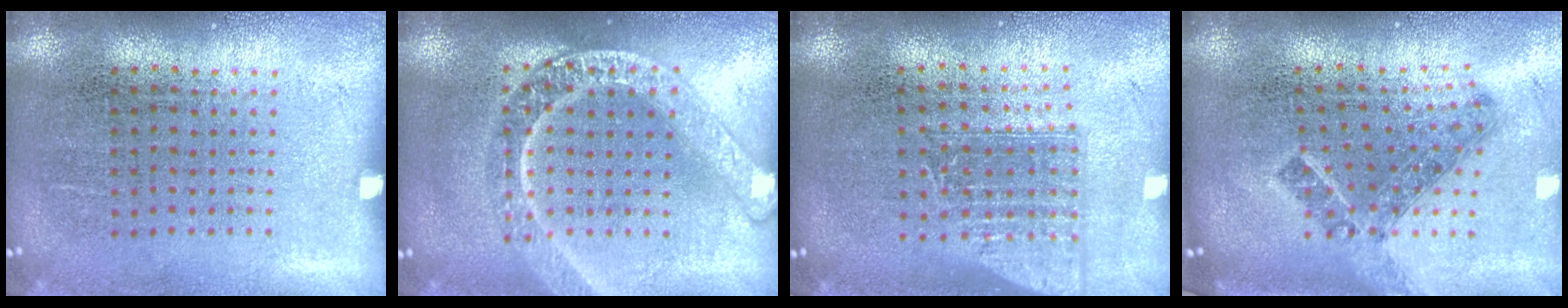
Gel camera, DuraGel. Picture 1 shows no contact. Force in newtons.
{"total": 2.4, "press": 2.4, "slide": 0.2}
{"total": 1.6, "press": 1.2, "slide": 1.0}
{"total": 1.4, "press": 1.0, "slide": 0.9}